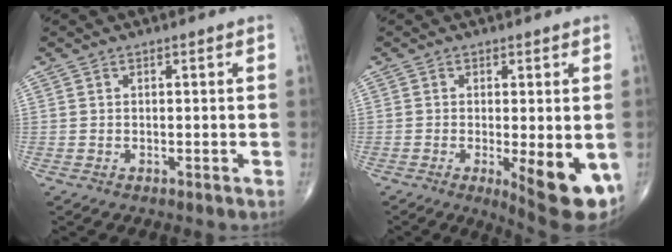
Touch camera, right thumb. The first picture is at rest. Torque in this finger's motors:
{"motor_torque": [1.81, 2.07, 0.63, -0.69, 0.34]}